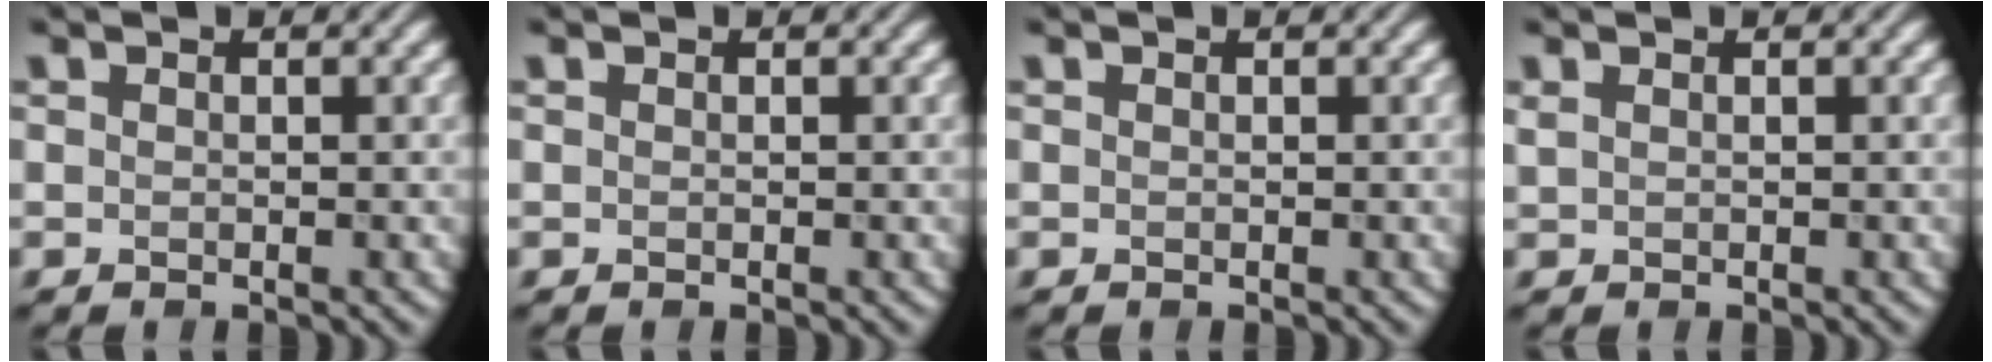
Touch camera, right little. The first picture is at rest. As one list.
[{"total": 0.0}, {"total": 0.0}, {"total": 0.7, "force": [0.5, 0.2, 0.4], "torque": [-0.012, 0.004, 0.011]}]